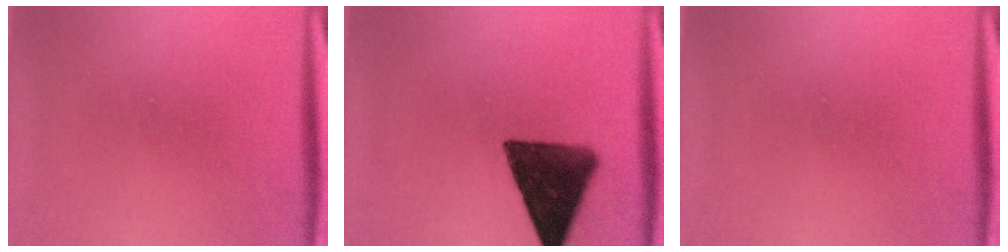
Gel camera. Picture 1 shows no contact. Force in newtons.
{"total": 12.1}
{"total": 0.0}